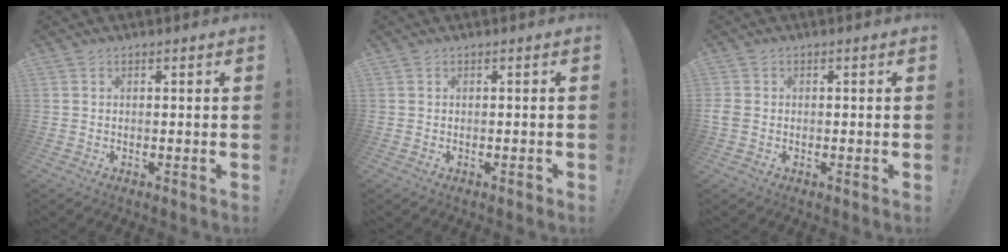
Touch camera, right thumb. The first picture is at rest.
{"total": 0.7, "force": [-0.5, 0.3, 0.4], "torque": [-0.012, 0.005, -0.008]}
{"total": 2.1, "force": [-0.2, 2.0, 0.8], "torque": [-0.028, 0.007, -0.001]}